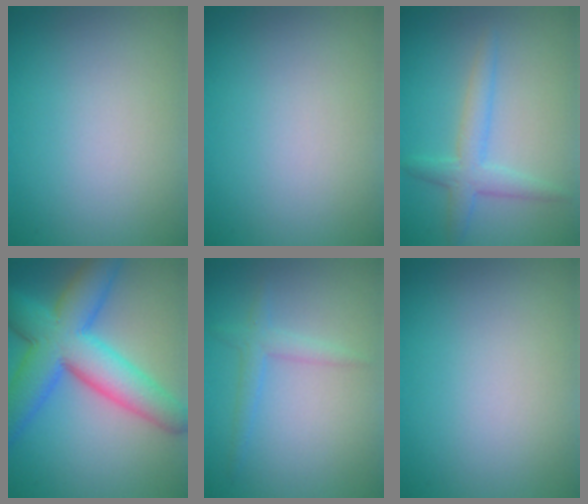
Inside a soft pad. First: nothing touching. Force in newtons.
{"total": 0.0}
{"total": 3.0, "press": 3.0, "slide": 0.1}
{"total": 9.9, "press": 9.9, "slide": 0.1}
{"total": 1.9, "press": 1.9, "slide": 0.1}
{"total": 0.0}